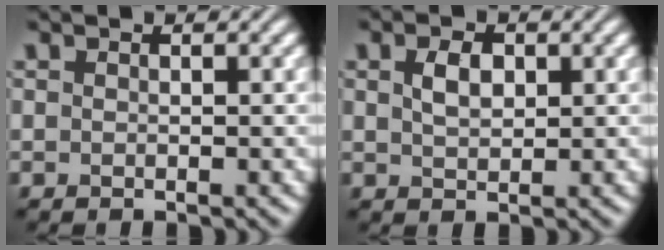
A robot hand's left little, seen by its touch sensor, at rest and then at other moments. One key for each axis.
{"total": 2.3, "fx": 0.7, "fy": 1.4, "fz": 1.7, "tx": -0.038, "ty": 0.002, "tz": 0.013}